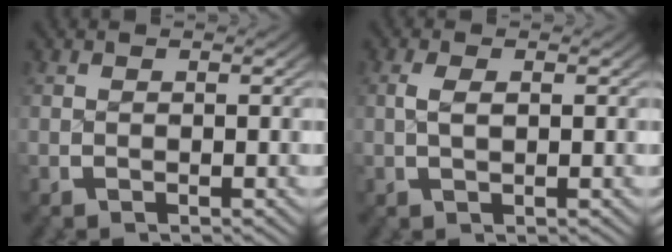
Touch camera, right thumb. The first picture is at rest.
{"total": 1.5, "force": [0.3, 0.6, 1.3], "torque": [-0.028, 0.003, 0.008]}